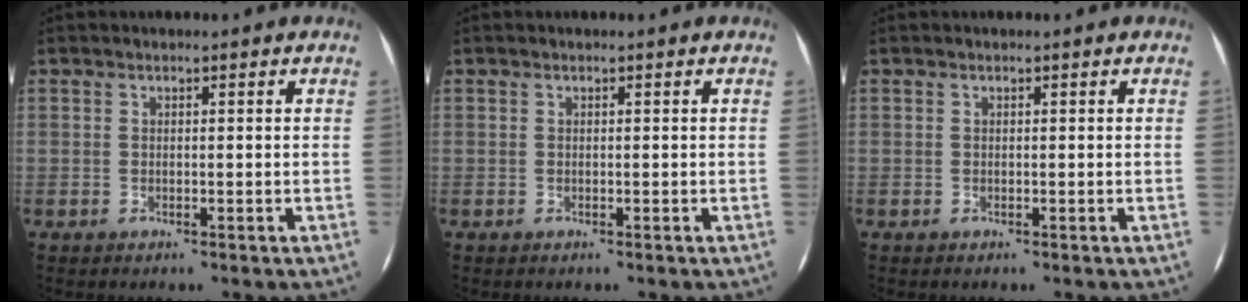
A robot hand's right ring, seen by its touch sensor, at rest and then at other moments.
{"total": 0.0}
{"total": 0.0}